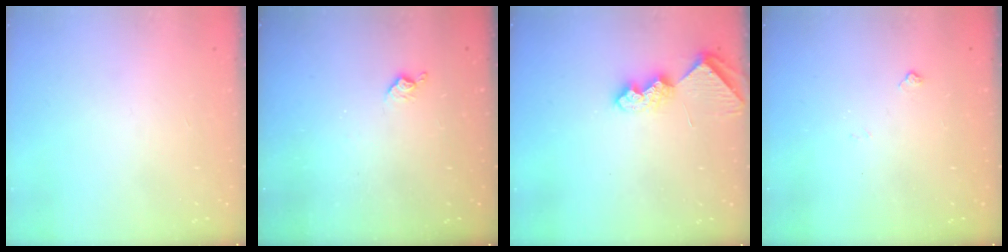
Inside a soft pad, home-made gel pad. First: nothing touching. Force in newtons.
{"total": 5.9, "press": 5.9, "slide": 0.8}
{"total": 7.6, "press": 7.6, "slide": 0.2}
{"total": 2.5, "press": 2.4, "slide": 0.4}